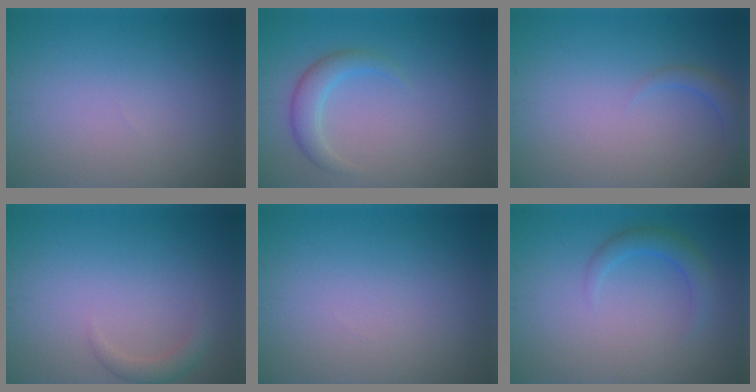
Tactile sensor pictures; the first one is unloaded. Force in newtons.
{"total": 2.4, "press": 2.4, "slide": 0.1}
{"total": 1.6, "press": 1.6, "slide": 0.2}
{"total": 1.5, "press": 1.5, "slide": 0.2}
{"total": 0.0}
{"total": 2.1, "press": 2.1, "slide": 0.3}